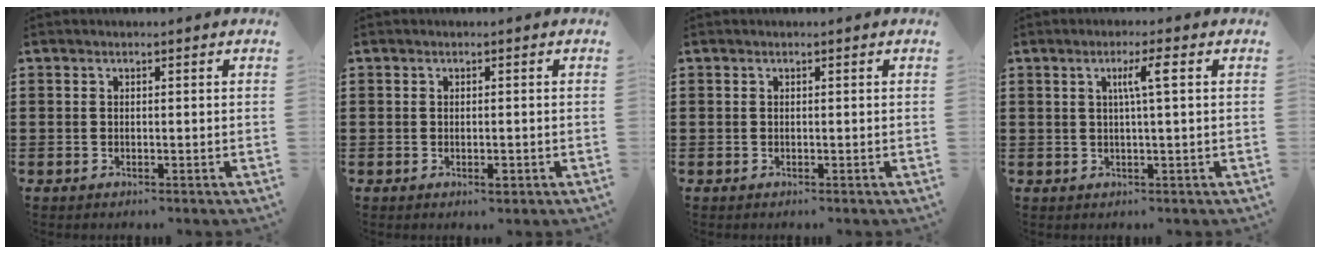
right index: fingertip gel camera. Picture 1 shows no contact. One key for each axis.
{"total": 1.2, "fx": -0.4, "fy": 0.4, "fz": 1.1, "tx": -0.020, "ty": -0.003, "tz": -0.006}
{"total": 0.0}
{"total": 3.8, "fx": 0.9, "fy": -0.1, "fz": 3.7, "tx": -0.071, "ty": 0.001, "tz": 0.009}